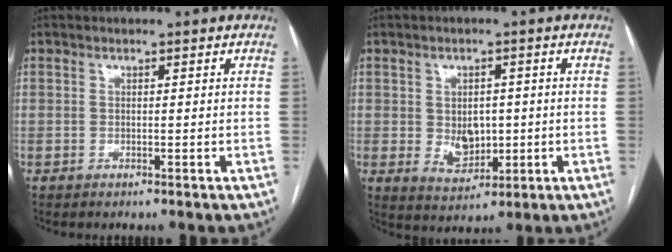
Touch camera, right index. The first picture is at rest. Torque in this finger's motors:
{"motor_torque": [0.63, 0.38, 0.36, 0.07]}